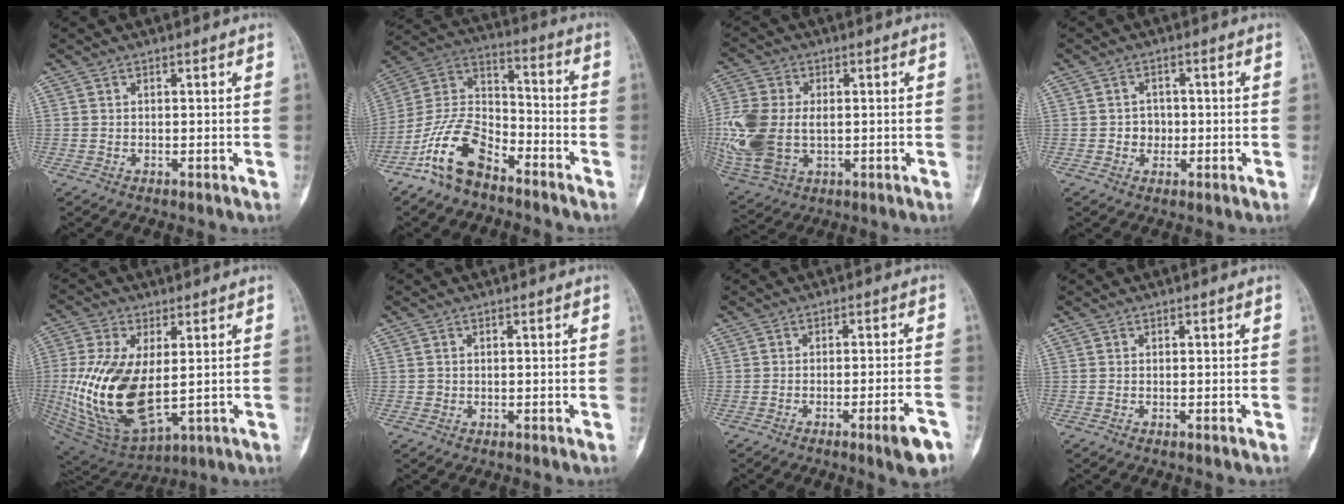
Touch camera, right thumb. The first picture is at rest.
{"total": 14.0, "force": [-9.2, 7.0, 7.9], "torque": [-0.145, 0.073, -0.188]}
{"total": 16.7, "force": [-0.7, 11.1, 12.5], "torque": [-0.306, -0.006, -0.001]}
{"total": 3.0, "force": [-0.4, 2.7, 1.2], "torque": [0.004, 0.008, -0.008]}
{"total": 19.7, "force": [0.1, 10.4, 16.7], "torque": [-0.340, -0.018, 0.025]}
{"total": 0.5, "force": [0.0, 0.5, 0.1], "torque": [0.001, 0.004, 0.000]}
{"total": 5.9, "force": [-3.4, 0.7, 4.8], "torque": [-0.061, 0.016, -0.046]}
{"total": 0.0}